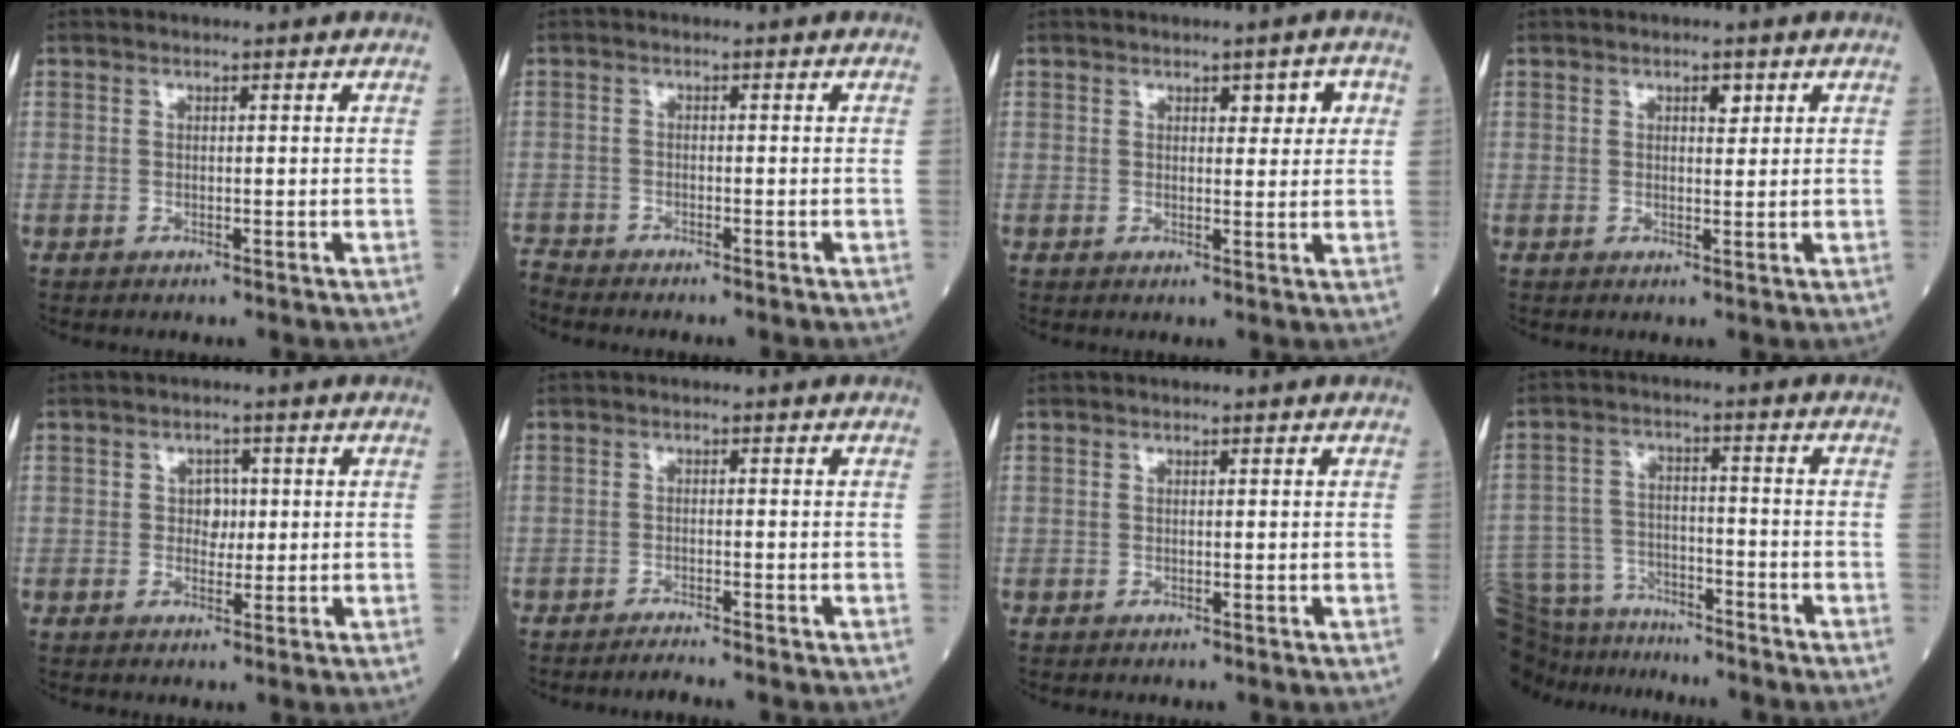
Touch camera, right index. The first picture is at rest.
{"total": 2.7, "force": [-2.7, -0.4, -0.3], "torque": [0.007, -0.012, -0.049]}
{"total": 3.4, "force": [1.4, 1.4, 2.7], "torque": [-0.030, 0.008, 0.017]}
{"total": 1.7, "force": [0.9, 0.7, 1.2], "torque": [-0.016, 0.000, 0.011]}
{"total": 2.5, "force": [0.3, 1.8, 1.6], "torque": [-0.017, 0.001, 0.003]}
{"total": 2.3, "force": [-2.1, -0.6, 0.5], "torque": [-0.012, -0.005, -0.036]}
{"total": 0.0}
{"total": 19.5, "force": [-17.4, 5.8, 6.7], "torque": [-0.182, -0.010, -0.272]}